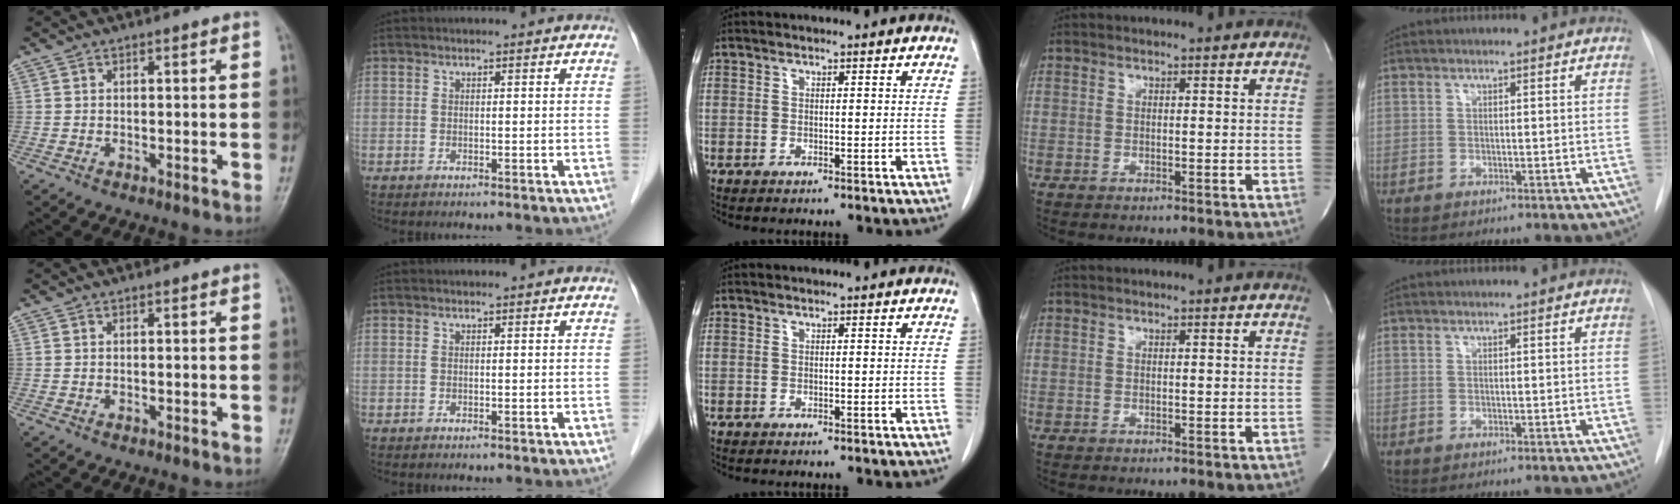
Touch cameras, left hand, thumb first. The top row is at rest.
{}